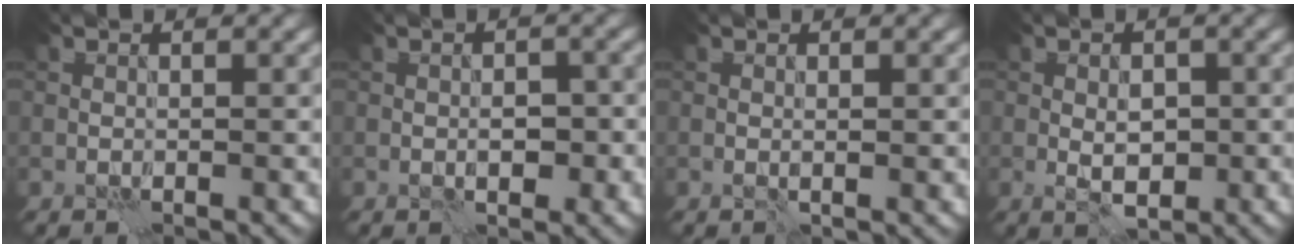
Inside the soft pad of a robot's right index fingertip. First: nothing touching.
{"total": 2.6, "force": [-0.6, 1.3, 2.2], "torque": [-0.027, 0.002, -0.008]}
{"total": 0.7, "force": [0.1, 0.2, 0.7], "torque": [-0.012, -0.001, 0.000]}
{"total": 2.7, "force": [-0.3, 1.5, 2.2], "torque": [-0.032, 0.000, -0.004]}